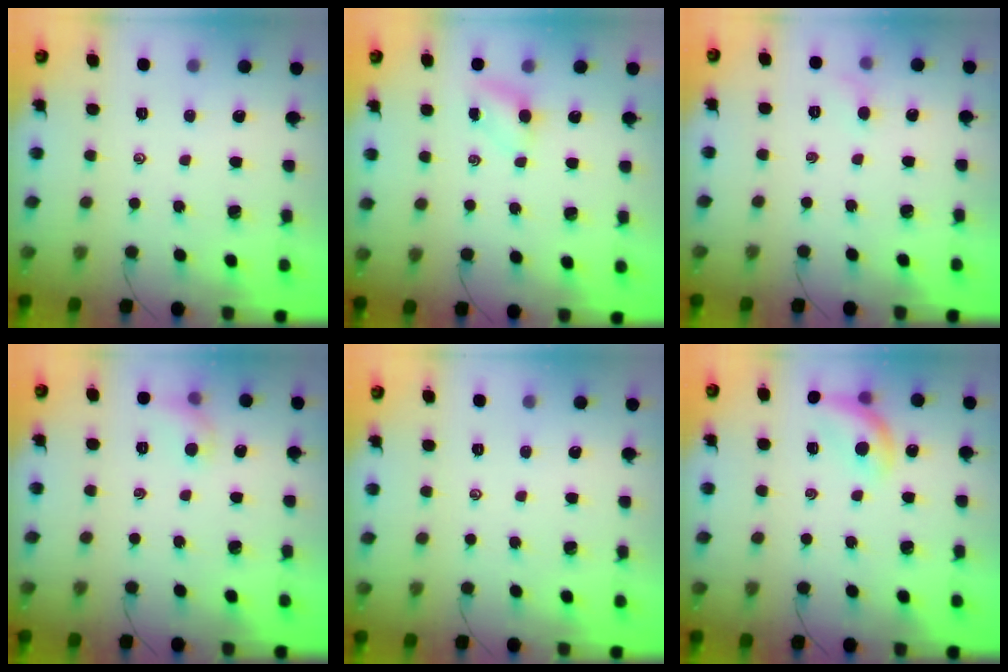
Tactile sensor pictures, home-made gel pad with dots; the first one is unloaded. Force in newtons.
{"total": 4.2, "press": 4.0, "slide": 1.1}
{"total": 3.5, "press": 3.3, "slide": 1.1}
{"total": 5.8, "press": 5.7, "slide": 1.3}
{"total": 0.0}
{"total": 12.2, "press": 12.0, "slide": 2.5}